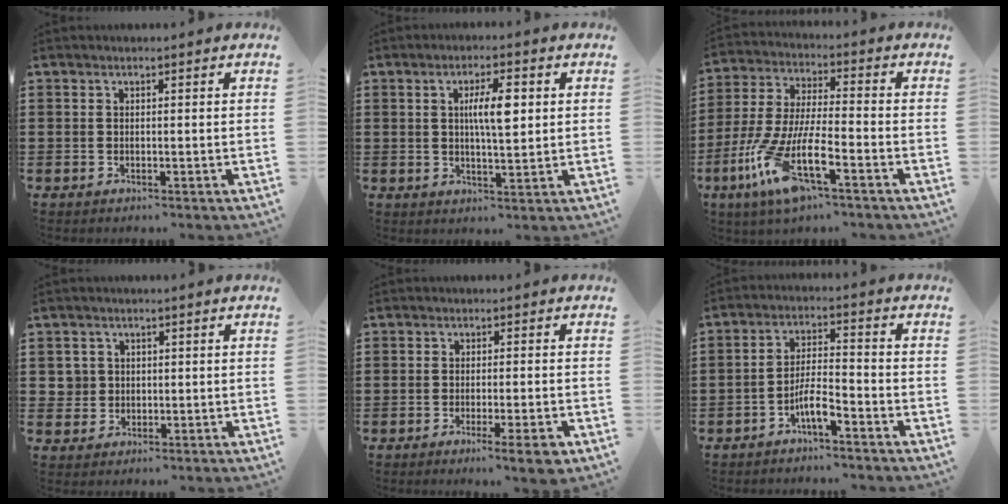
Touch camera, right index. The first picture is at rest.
{"total": 6.1, "force": [1.3, 1.7, 5.7], "torque": [-0.104, 0.007, 0.017]}
{"total": 11.6, "force": [-6.6, 1.9, 9.4], "torque": [-0.229, -0.024, -0.135]}
{"total": 2.4, "force": [0.3, 2.4, 0.4], "torque": [-0.020, 0.009, 0.004]}
{"total": 3.8, "force": [-2.1, 0.1, 3.2], "torque": [-0.049, -0.009, -0.032]}
{"total": 5.0, "force": [-3.2, 1.1, 3.7], "torque": [-0.085, 0.000, -0.064]}